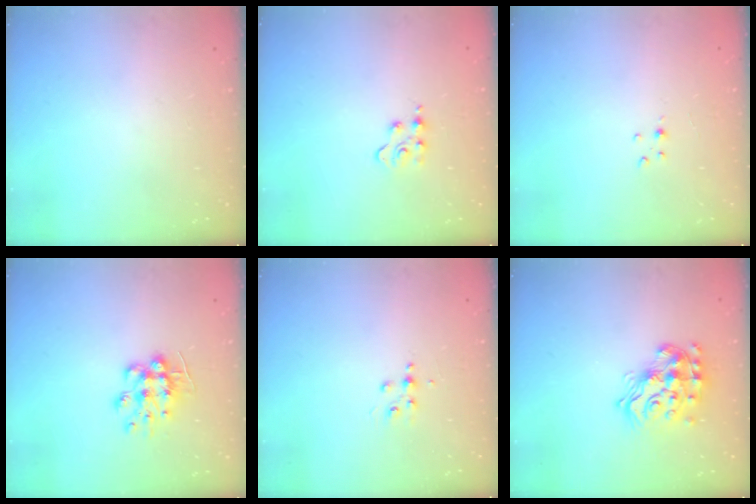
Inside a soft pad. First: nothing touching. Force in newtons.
{"total": 2.8, "press": 2.8, "slide": 0.3}
{"total": 2.5, "press": 2.5, "slide": 0.3}
{"total": 9.4, "press": 9.4, "slide": 0.6}
{"total": 4.3, "press": 4.3, "slide": 0.5}
{"total": 16.9, "press": 16.9, "slide": 1.4}